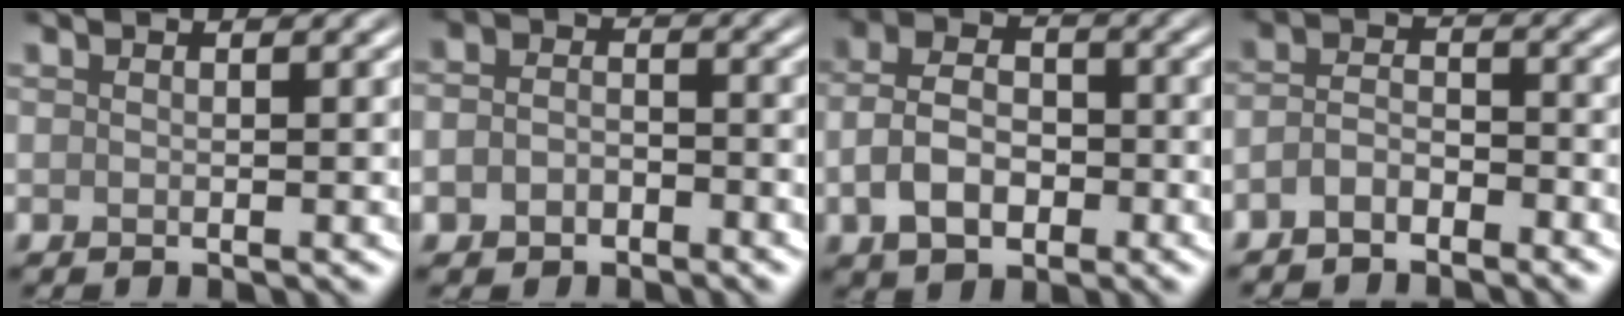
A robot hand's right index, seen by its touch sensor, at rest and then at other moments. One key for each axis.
{"total": 3.1, "fx": -1.5, "fy": 2.3, "fz": 1.5, "tx": -0.013, "ty": -0.002, "tz": -0.034}
{"total": 5.4, "fx": -1.4, "fy": 3.6, "fz": 3.7, "tx": -0.074, "ty": 0.003, "tz": -0.033}
{"total": 2.6, "fx": -1.9, "fy": 1.2, "fz": 1.3, "tx": -0.029, "ty": 0.004, "tz": -0.044}